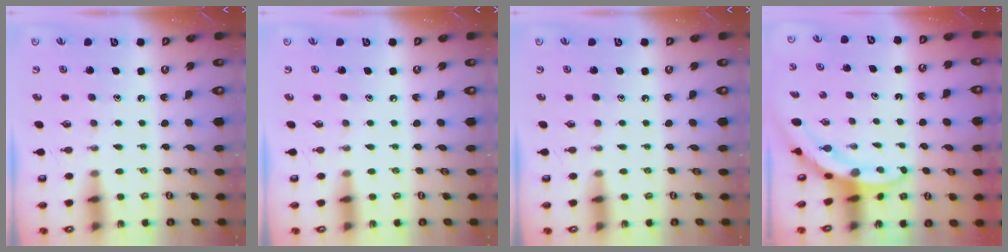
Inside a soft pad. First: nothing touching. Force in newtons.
{"total": 0.0}
{"total": 0.0}
{"total": 3.1, "press": 3.1, "slide": 0.3}